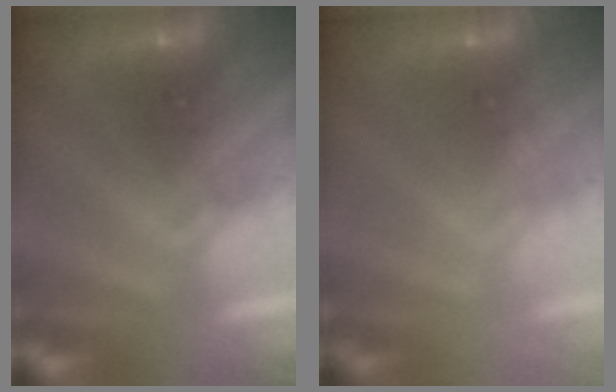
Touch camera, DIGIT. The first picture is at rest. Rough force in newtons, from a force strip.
{"total": 1.8}